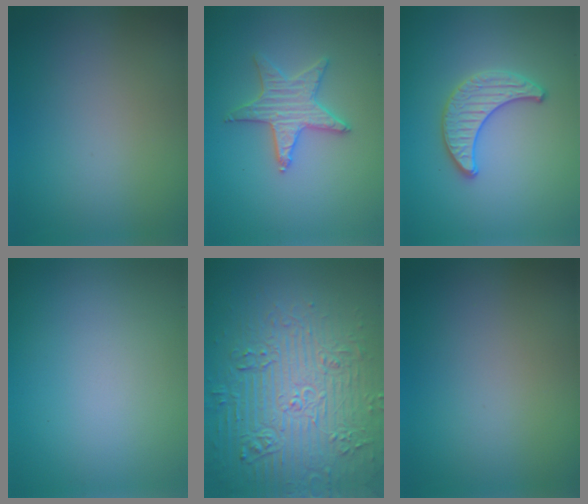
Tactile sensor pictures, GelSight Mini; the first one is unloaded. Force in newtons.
{"total": 3.2, "press": 3.1, "slide": 0.7}
{"total": 2.4, "press": 2.4, "slide": 0.1}
{"total": 0.0}
{"total": 7.9, "press": 7.6, "slide": 2.0}
{"total": 0.0}